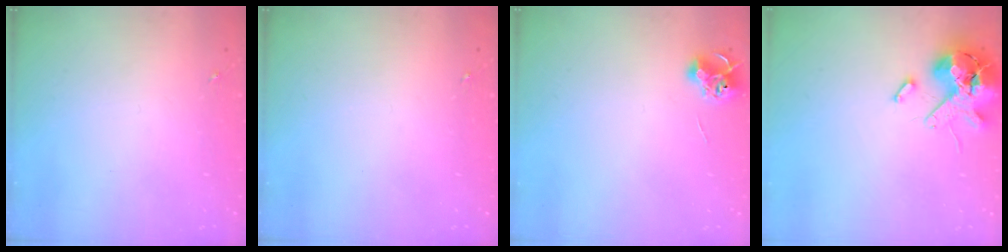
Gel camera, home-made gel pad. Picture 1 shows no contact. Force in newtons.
{"total": 0.0}
{"total": 6.5, "press": 6.5, "slide": 0.8}
{"total": 13.2, "press": 13.0, "slide": 2.2}